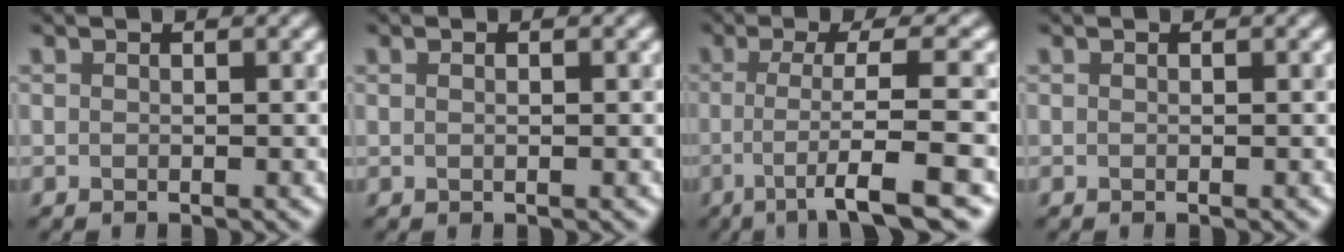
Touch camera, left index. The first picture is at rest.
{"total": 1.3, "force": [0.4, 0.7, 1.0], "torque": [-0.004, 0.001, -0.008]}
{"total": 6.6, "force": [-1.7, 1.0, 6.3], "torque": [-0.096, 0.003, -0.030]}
{"total": 0.0}